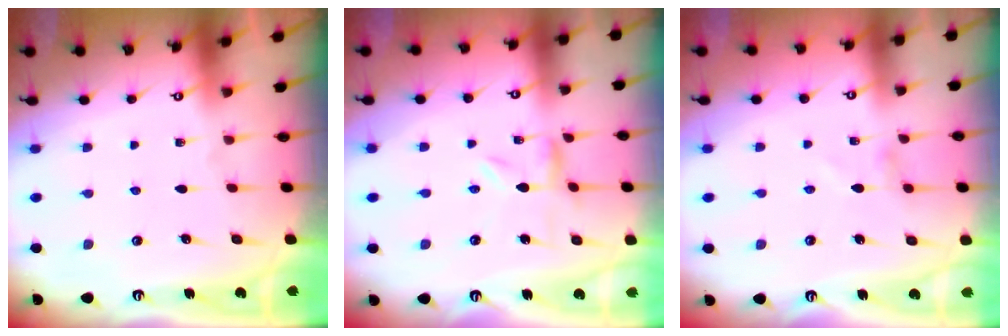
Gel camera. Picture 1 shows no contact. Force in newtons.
{"total": 1.4, "press": 1.4, "slide": 0.2}
{"total": 0.0}